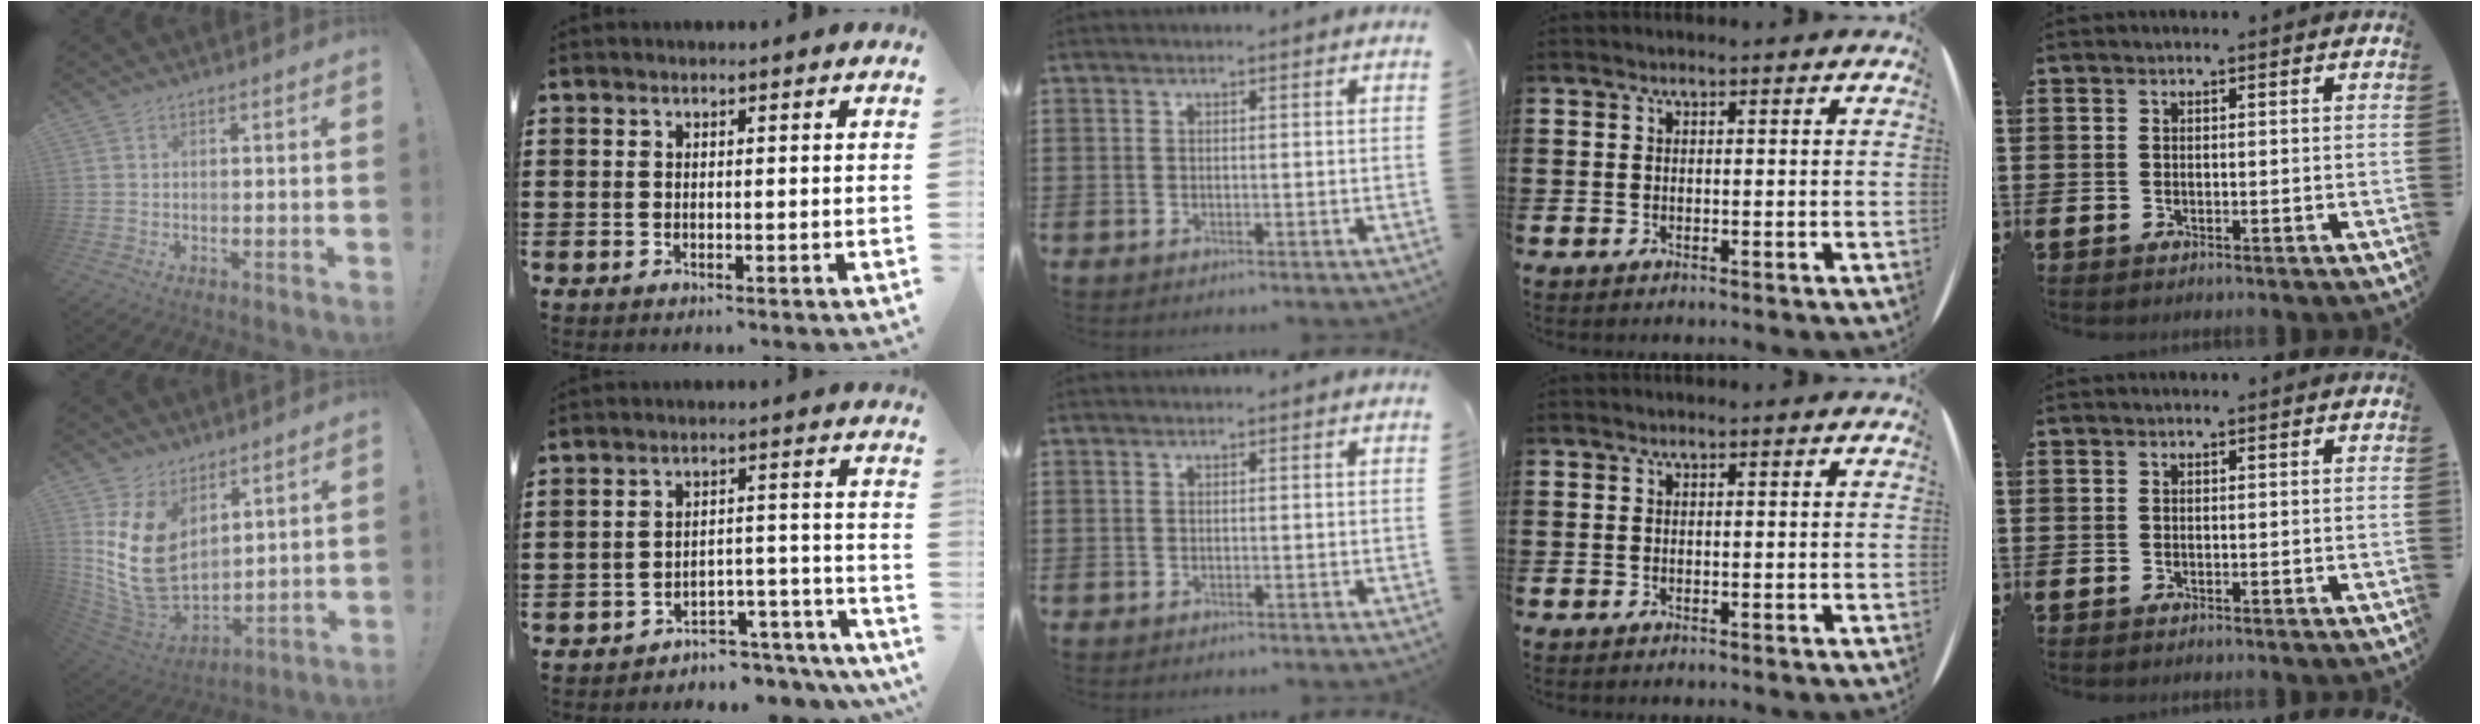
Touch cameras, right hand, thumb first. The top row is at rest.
{"thumb": {"total": 16.6, "force": [4.8, 11.4, 11.1], "torque": [-0.229, -0.039, 0.099]}, "index": {"total": 4.2, "force": [-4.0, 0.8, 0.7], "torque": [-0.017, 0.007, -0.085]}}